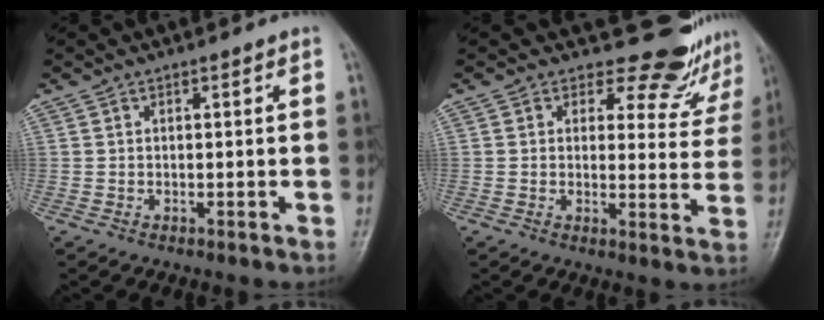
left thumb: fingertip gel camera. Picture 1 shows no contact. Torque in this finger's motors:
{"motor_torque": [-0.17, -0.07, -0.48, -0.21, 0.01]}